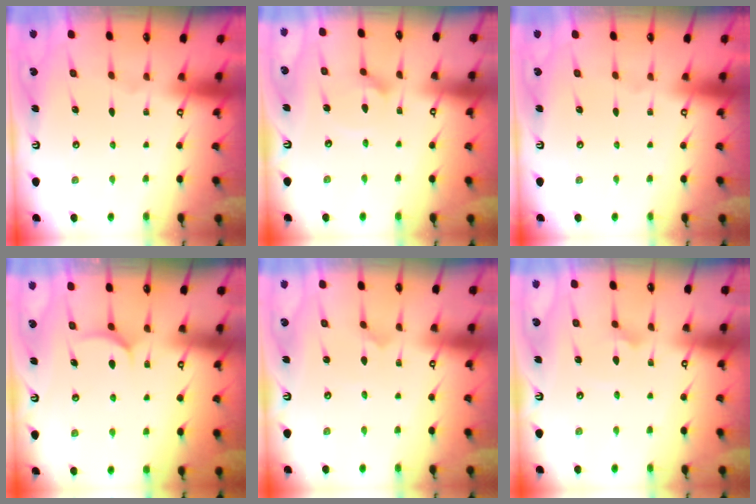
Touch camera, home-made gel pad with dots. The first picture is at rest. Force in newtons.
{"total": 6.5, "press": 6.5, "slide": 0.6}
{"total": 0.0}
{"total": 6.2, "press": 6.2, "slide": 0.2}
{"total": 0.0}
{"total": 3.0, "press": 3.0, "slide": 0.2}